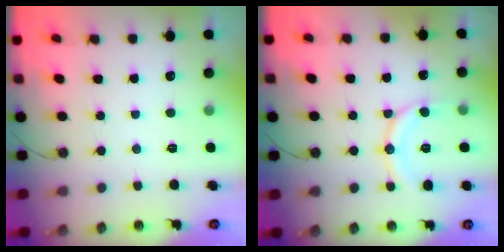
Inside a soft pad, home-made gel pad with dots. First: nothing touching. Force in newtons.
{"total": 12.2, "press": 12.1, "slide": 1.2}